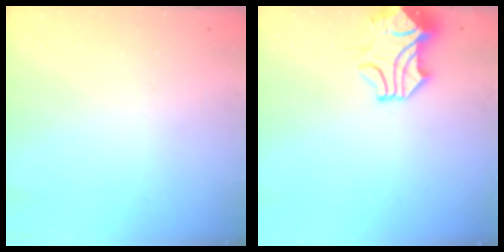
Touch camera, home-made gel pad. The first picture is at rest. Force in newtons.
{"total": 2.0, "press": 1.7, "slide": 1.1}